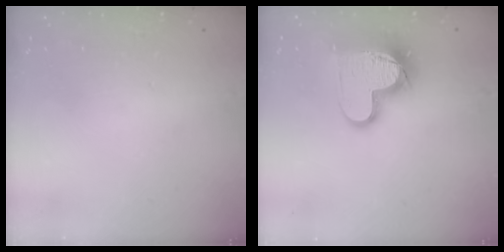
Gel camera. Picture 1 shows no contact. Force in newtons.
{"total": 15.8, "press": 15.8, "slide": 1.2}